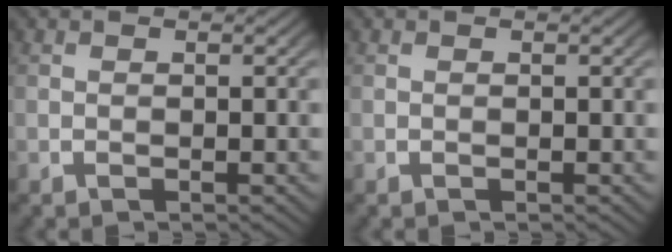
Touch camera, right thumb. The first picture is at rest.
{"total": 0.0}